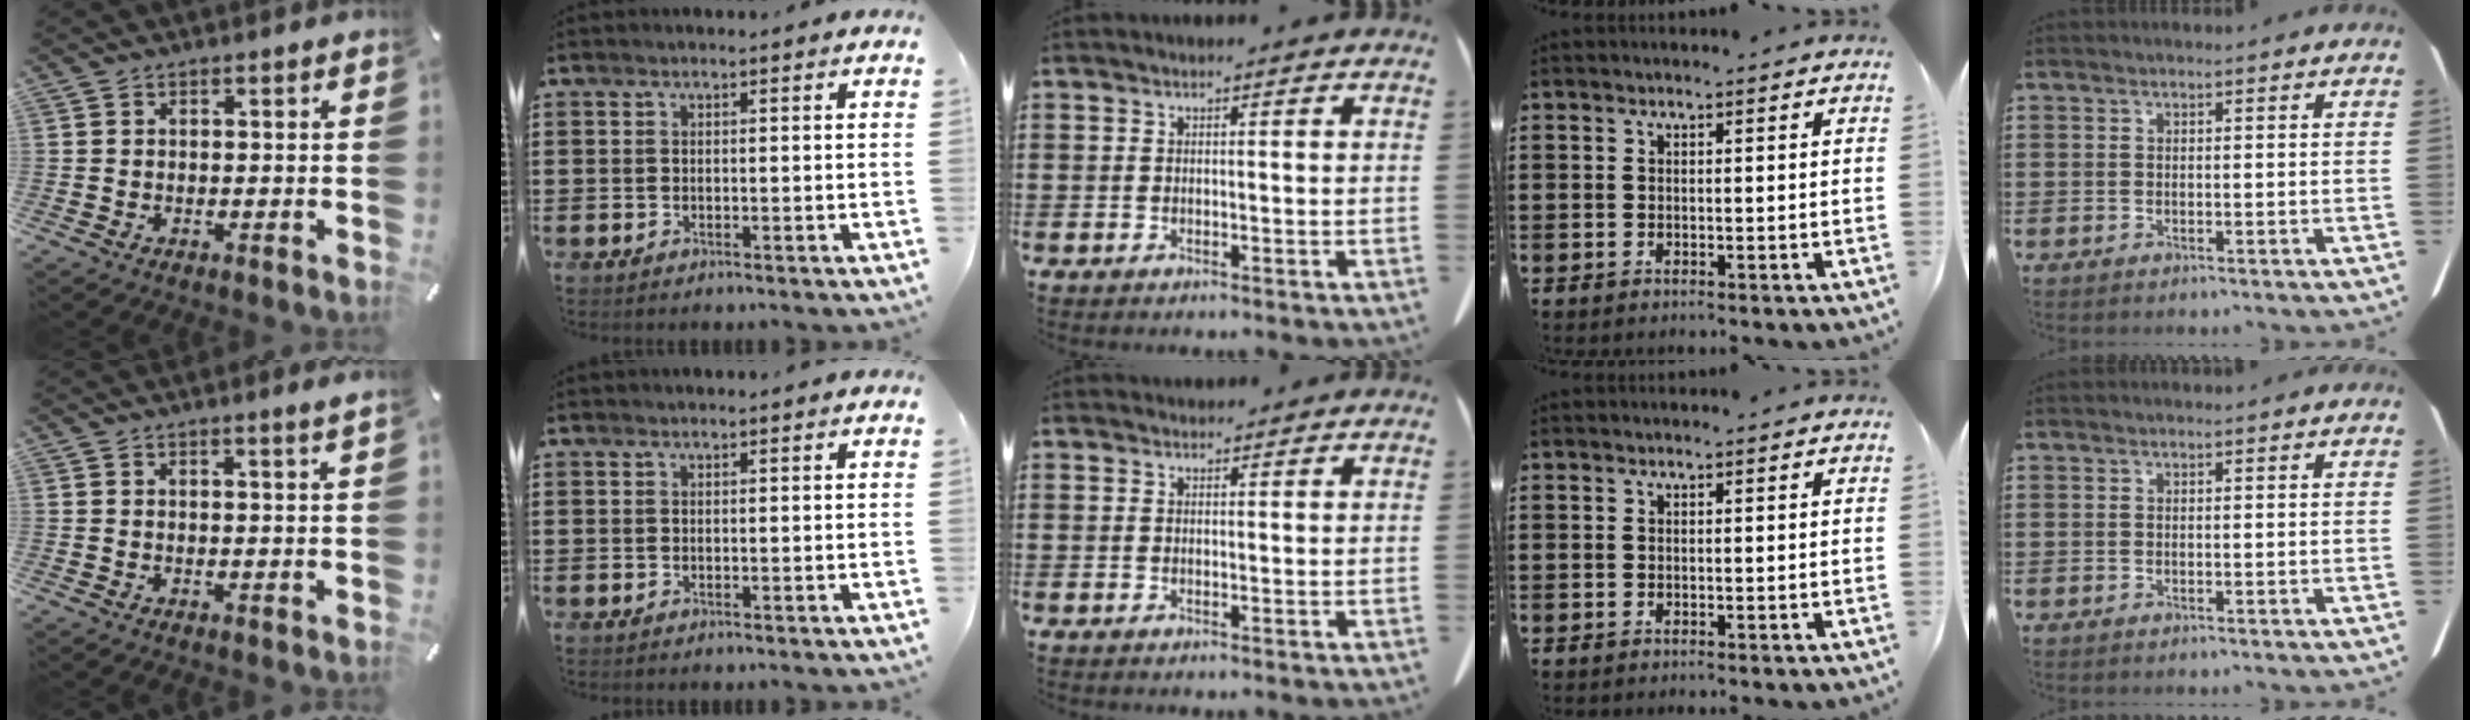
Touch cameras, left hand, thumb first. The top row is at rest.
{"thumb": {"total": 1.6, "force": [1.1, -0.1, 1.2], "torque": [-0.022, -0.001, 0.018]}, "middle": {"total": 0.8, "force": [0.8, 0.2, 0.0], "torque": [-0.002, 0.001, 0.016]}}